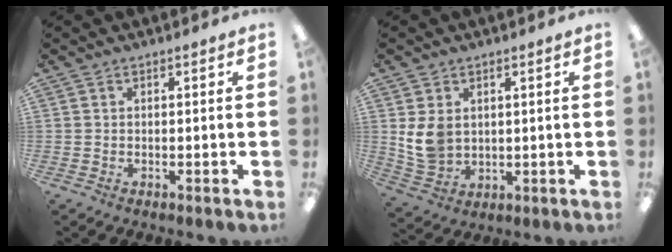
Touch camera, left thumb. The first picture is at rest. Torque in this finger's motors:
{"motor_torque": [0.90, 1.33, 0.81, -0.59, 0.05]}